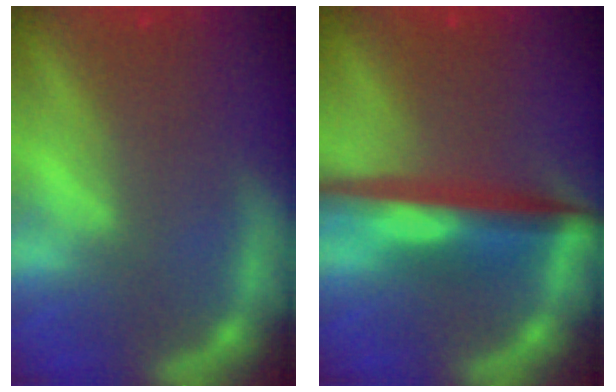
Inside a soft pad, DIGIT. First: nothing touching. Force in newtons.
{"total": 6.6}